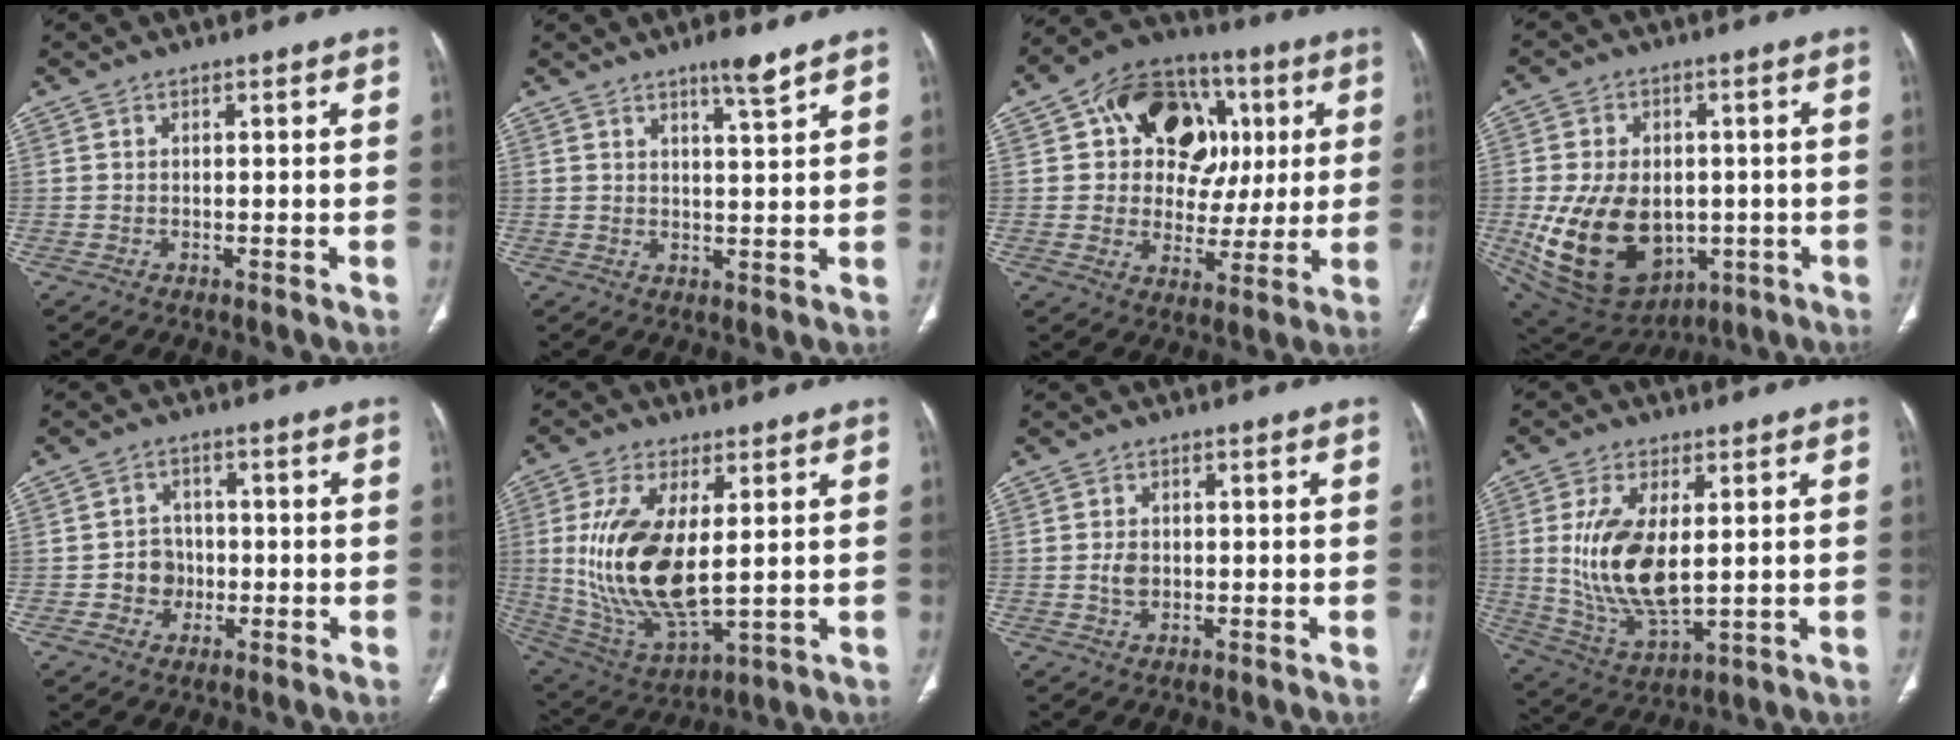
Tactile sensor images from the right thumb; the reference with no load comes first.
{"total": 4.2, "force": [3.1, 0.2, 2.9], "torque": [-0.041, -0.024, 0.050]}
{"total": 20.8, "force": [5.6, 15.2, 13.0], "torque": [-0.134, 0.023, 0.086]}
{"total": 19.5, "force": [-2.6, 13.8, 13.5], "torque": [-0.223, -0.004, -0.007]}
{"total": 4.8, "force": [-1.0, 4.4, 1.6], "torque": [0.003, 0.012, -0.021]}
{"total": 17.9, "force": [2.0, 8.0, 15.9], "torque": [-0.314, -0.022, 0.054]}
{"total": 2.4, "force": [-0.1, 1.9, 1.6], "torque": [-0.025, 0.002, -0.002]}
{"total": 14.1, "force": [1.7, 6.8, 12.2], "torque": [-0.236, -0.020, 0.047]}